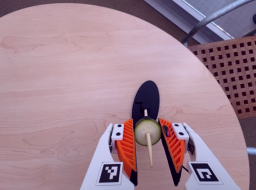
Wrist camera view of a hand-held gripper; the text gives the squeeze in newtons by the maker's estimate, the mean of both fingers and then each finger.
{"total": 8.1, "left": 8.0, "right": 8.3}